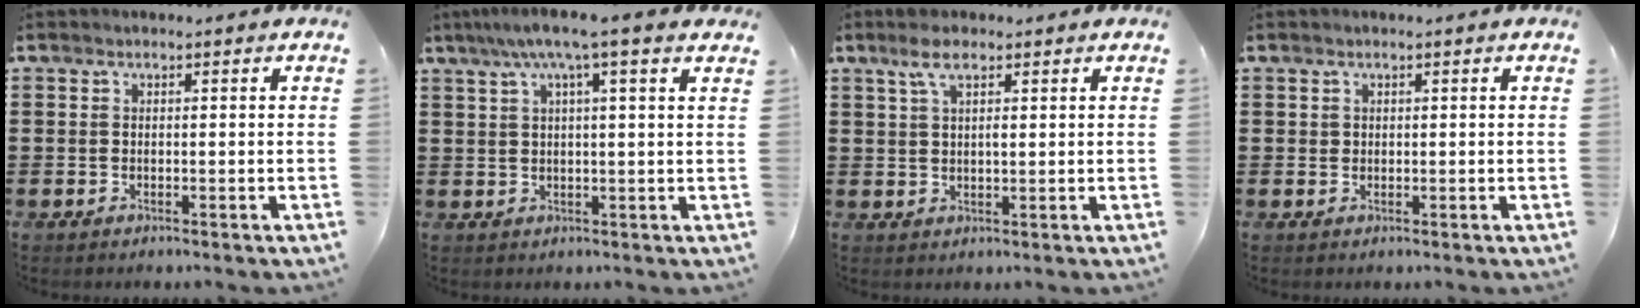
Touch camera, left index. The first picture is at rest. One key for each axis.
{"total": 5.5, "fx": 3.4, "fy": -0.1, "fz": 4.4, "tx": -0.095, "ty": 0.000, "tz": 0.055}
{"total": 4.3, "fx": 2.3, "fy": 1.7, "fz": 3.2, "tx": -0.059, "ty": 0.005, "tz": 0.038}
{"total": 0.8, "fx": 0.4, "fy": 0.6, "fz": 0.2, "tx": -0.004, "ty": 0.004, "tz": 0.009}